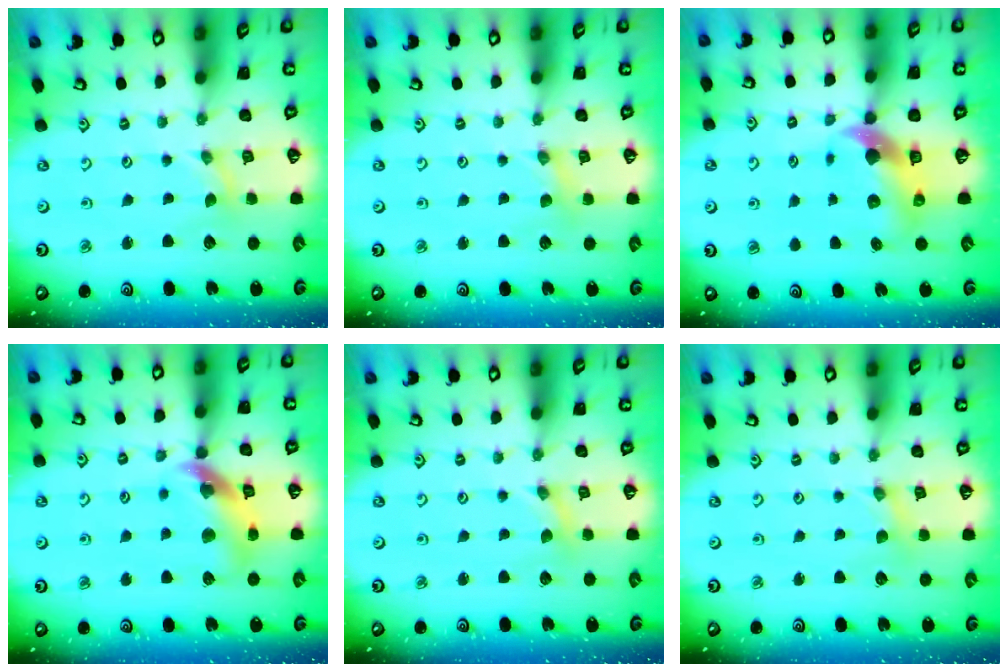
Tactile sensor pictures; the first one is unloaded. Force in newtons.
{"total": 1.2, "press": 1.2, "slide": 0.2}
{"total": 8.5, "press": 8.3, "slide": 1.4}
{"total": 13.4, "press": 13.3, "slide": 1.7}
{"total": 0.0}
{"total": 0.6, "press": 0.6, "slide": 0.1}